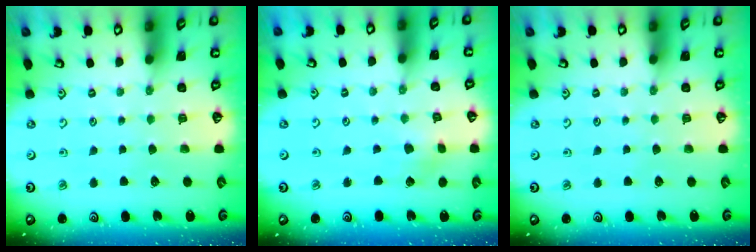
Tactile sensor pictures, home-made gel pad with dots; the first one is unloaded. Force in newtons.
{"total": 2.5, "press": 2.5, "slide": 0.3}
{"total": 0.0}